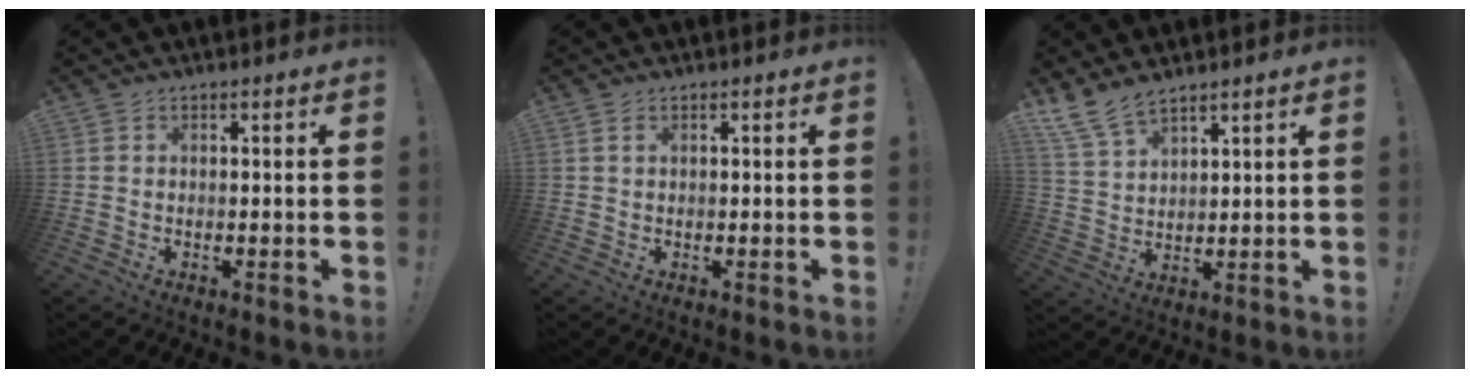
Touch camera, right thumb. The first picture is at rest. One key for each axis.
{"total": 1.2, "fx": 0.6, "fy": 0.6, "fz": 0.8, "tx": -0.012, "ty": 0.000, "tz": 0.011}
{"total": 8.1, "fx": 6.9, "fy": 2.7, "fz": 3.3, "tx": -0.082, "ty": -0.035, "tz": 0.136}